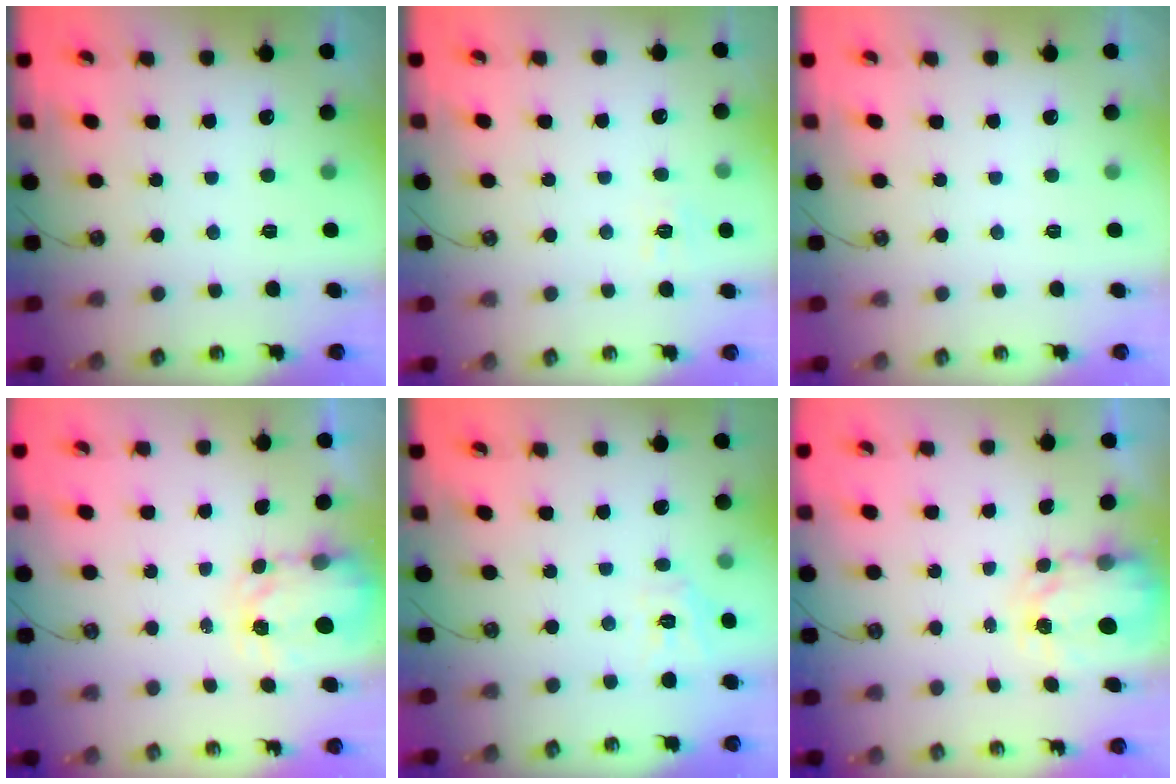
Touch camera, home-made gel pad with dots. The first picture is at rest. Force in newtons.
{"total": 7.4, "press": 7.4, "slide": 0.5}
{"total": 0.0}
{"total": 3.4, "press": 3.3, "slide": 0.4}
{"total": 6.8, "press": 6.8, "slide": 0.5}
{"total": 3.9, "press": 3.9, "slide": 0.1}